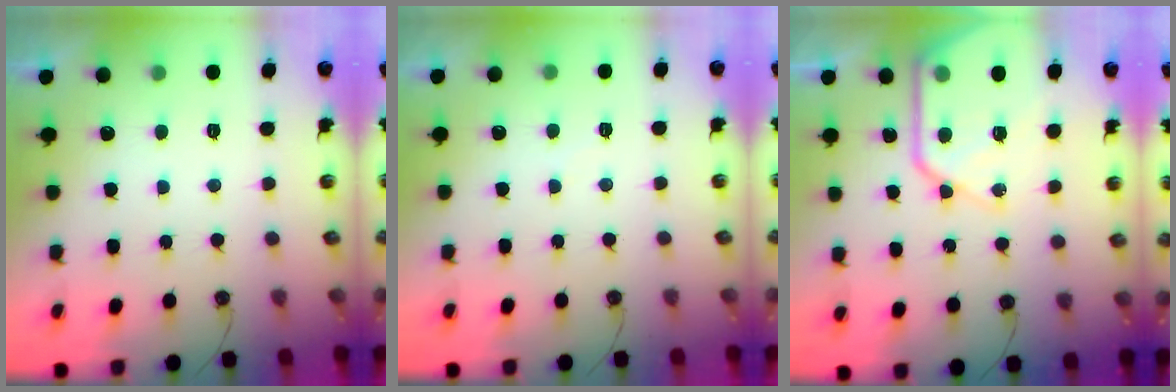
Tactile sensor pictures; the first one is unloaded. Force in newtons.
{"total": 4.1, "press": 4.1, "slide": 0.6}
{"total": 17.2, "press": 17.1, "slide": 2.0}